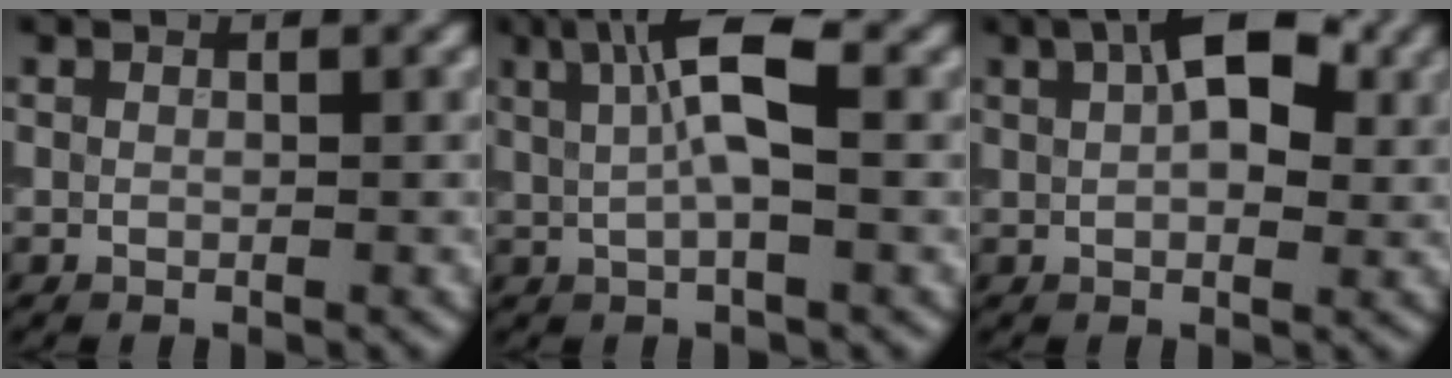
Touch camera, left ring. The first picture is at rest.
{"total": 5.1, "force": [1.3, 1.2, 4.8], "torque": [-0.085, 0.004, 0.017]}
{"total": 6.4, "force": [2.4, 3.2, 5.1], "torque": [-0.072, 0.017, 0.025]}